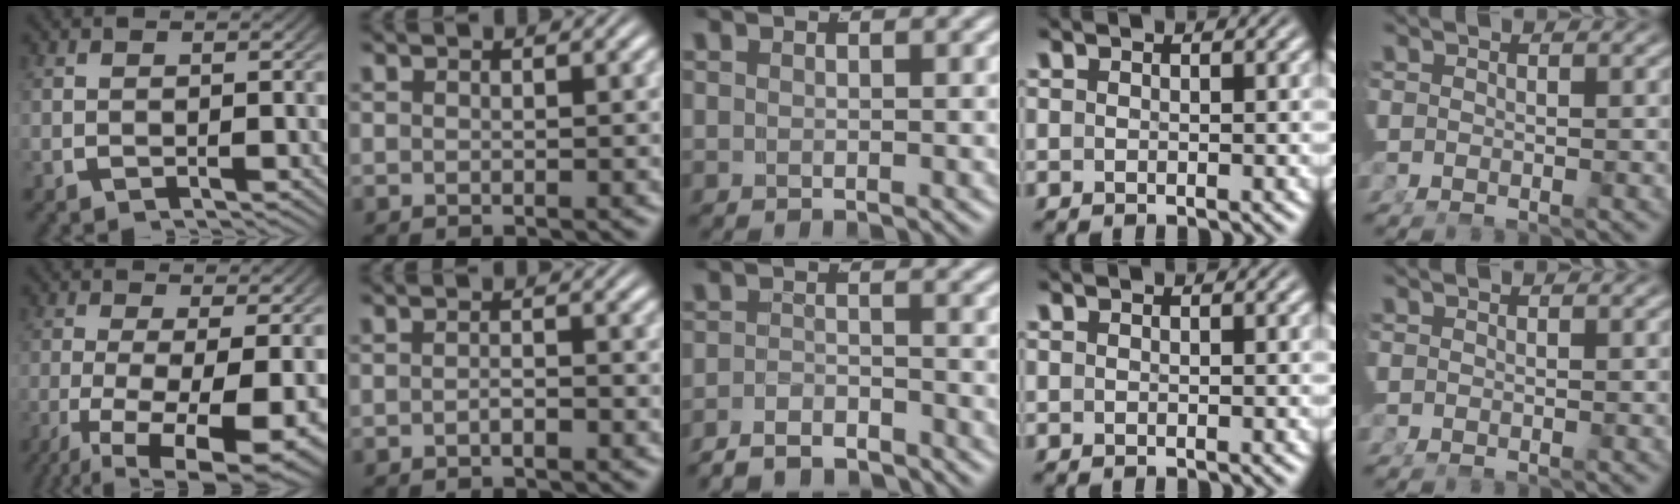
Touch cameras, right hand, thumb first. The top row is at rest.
{"thumb": {"total": 11.1, "force": [-3.6, 5.4, 9.0], "torque": [-0.160, -0.050, -0.033]}, "index": {"total": 1.0, "force": [-0.7, 0.3, 0.6], "torque": [0.000, 0.003, -0.016]}, "middle": {"total": 4.3, "force": [-4.1, 1.1, 0.7], "torque": [-0.010, -0.013, -0.066]}}